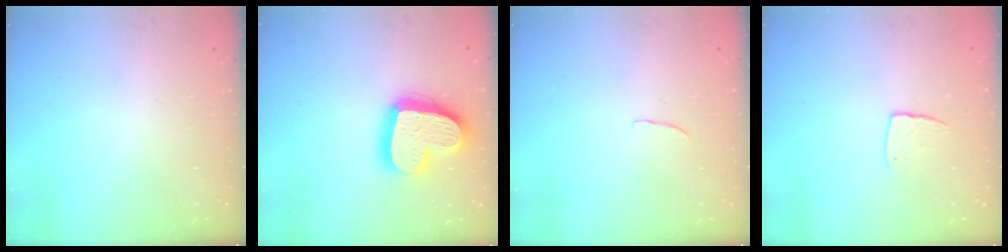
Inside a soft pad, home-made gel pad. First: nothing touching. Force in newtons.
{"total": 20.5, "press": 20.4, "slide": 1.8}
{"total": 3.7, "press": 3.7, "slide": 0.3}
{"total": 6.1, "press": 6.1, "slide": 0.4}